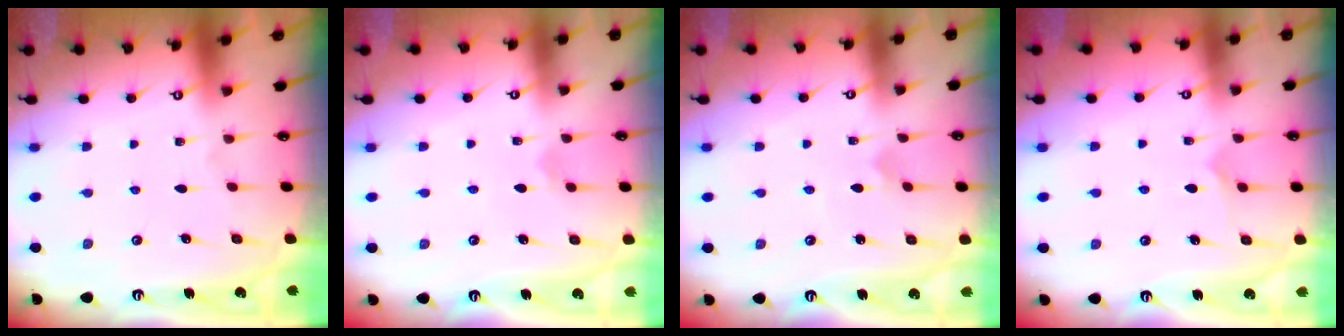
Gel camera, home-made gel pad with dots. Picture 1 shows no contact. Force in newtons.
{"total": 1.9, "press": 1.8, "slide": 0.6}
{"total": 2.0, "press": 2.0, "slide": 0.1}
{"total": 6.0, "press": 6.0, "slide": 0.1}